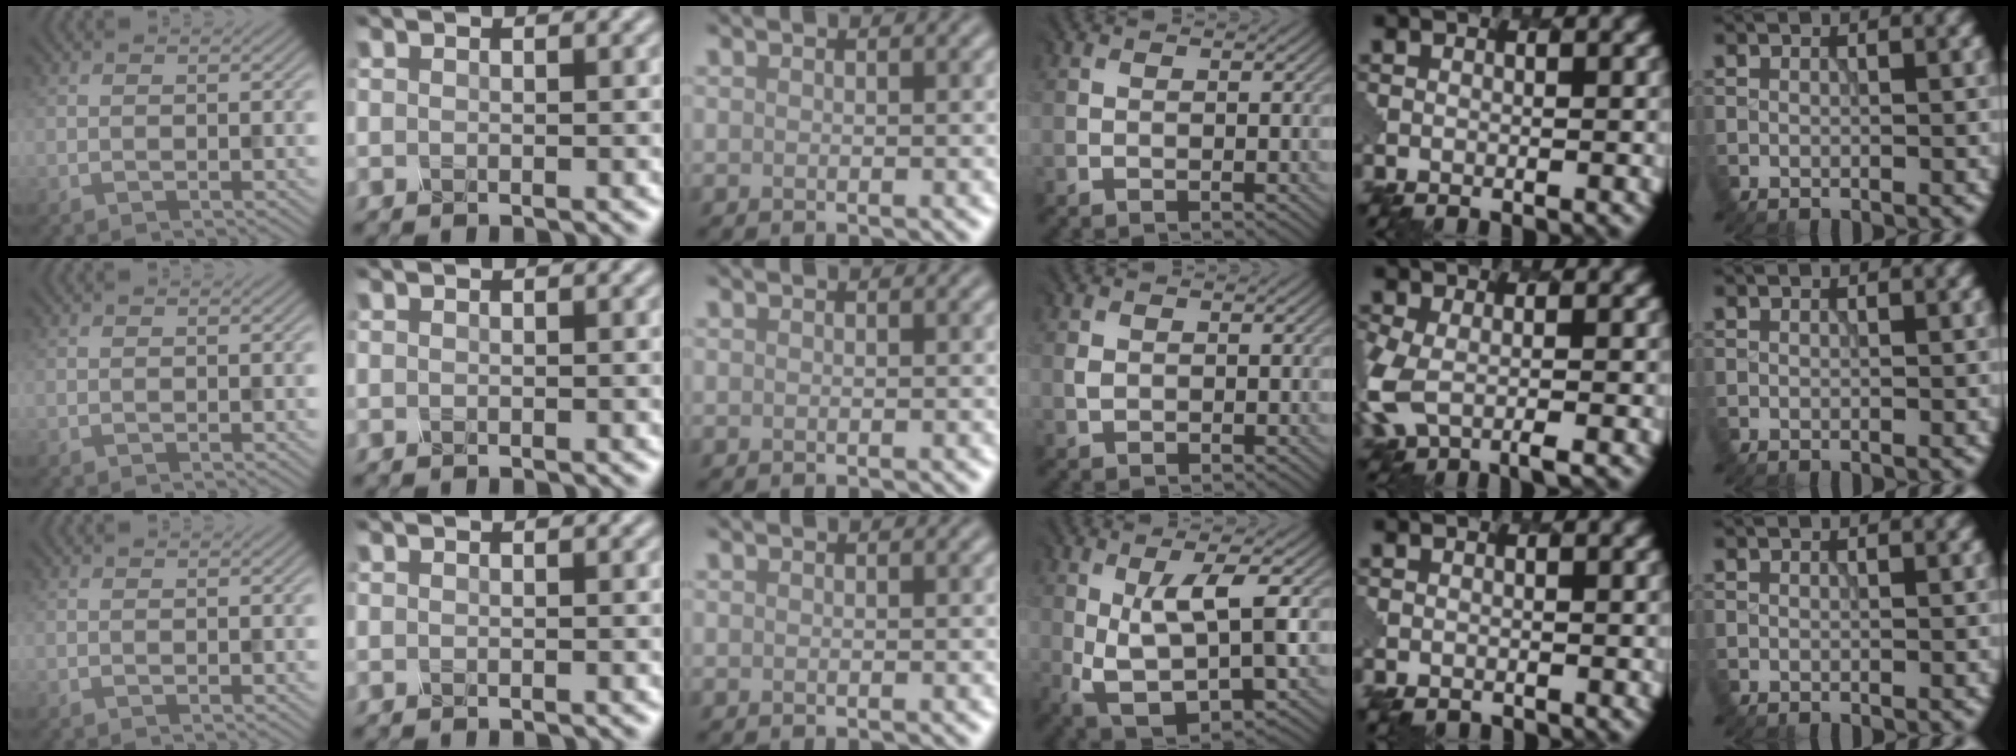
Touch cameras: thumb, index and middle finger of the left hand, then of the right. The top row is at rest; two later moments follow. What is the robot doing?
{"motion": "dispense", "object": "pipette"}